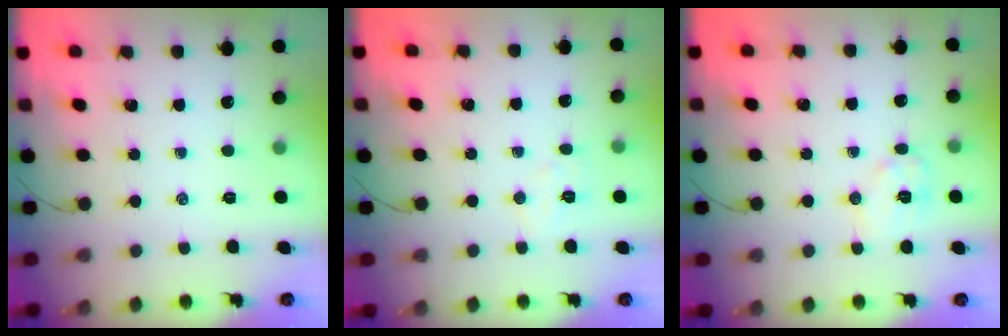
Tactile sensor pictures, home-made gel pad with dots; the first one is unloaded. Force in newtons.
{"total": 4.7, "press": 4.6, "slide": 1.1}
{"total": 8.1, "press": 8.1, "slide": 0.5}